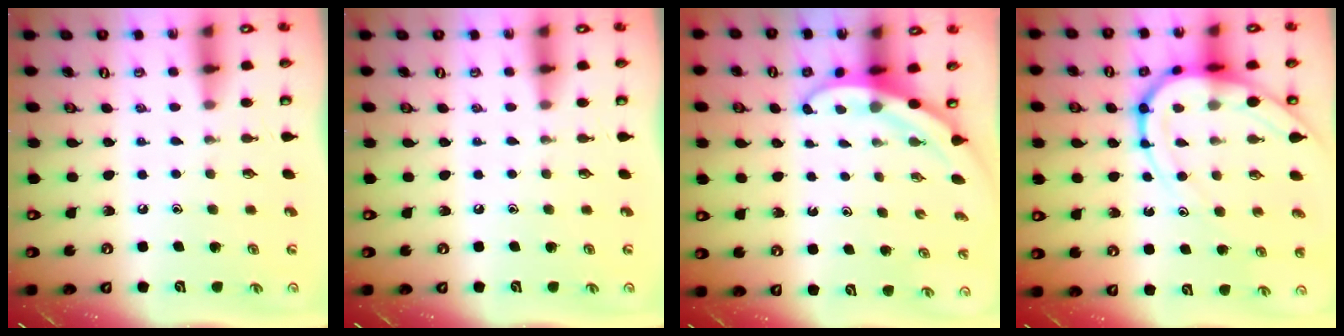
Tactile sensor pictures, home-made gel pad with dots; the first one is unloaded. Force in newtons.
{"total": 0.0}
{"total": 3.5, "press": 3.5, "slide": 0.1}
{"total": 12.8, "press": 12.8, "slide": 1.3}